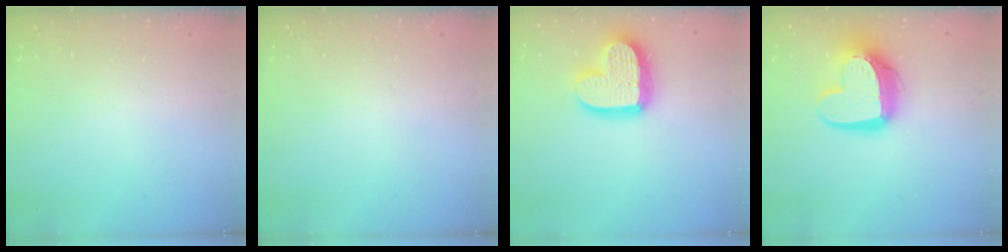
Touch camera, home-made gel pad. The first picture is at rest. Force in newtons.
{"total": 0.0}
{"total": 17.7, "press": 17.6, "slide": 1.3}
{"total": 14.9, "press": 14.8, "slide": 1.4}